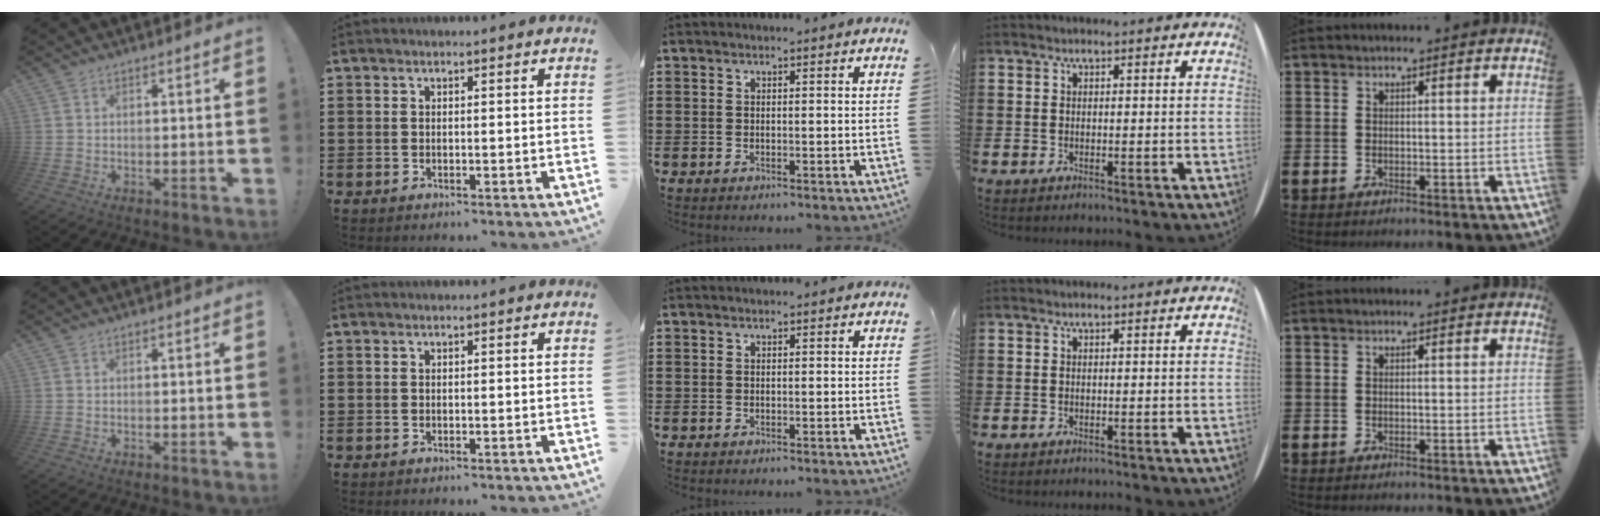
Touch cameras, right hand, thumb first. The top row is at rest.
{}